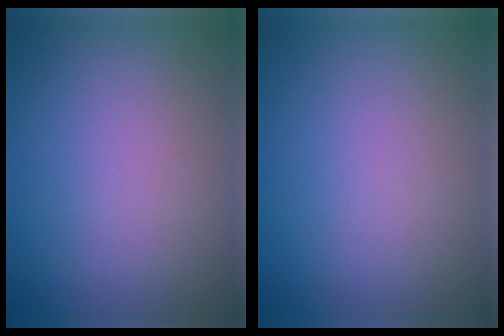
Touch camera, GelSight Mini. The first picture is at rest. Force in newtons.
{"total": 0.0}